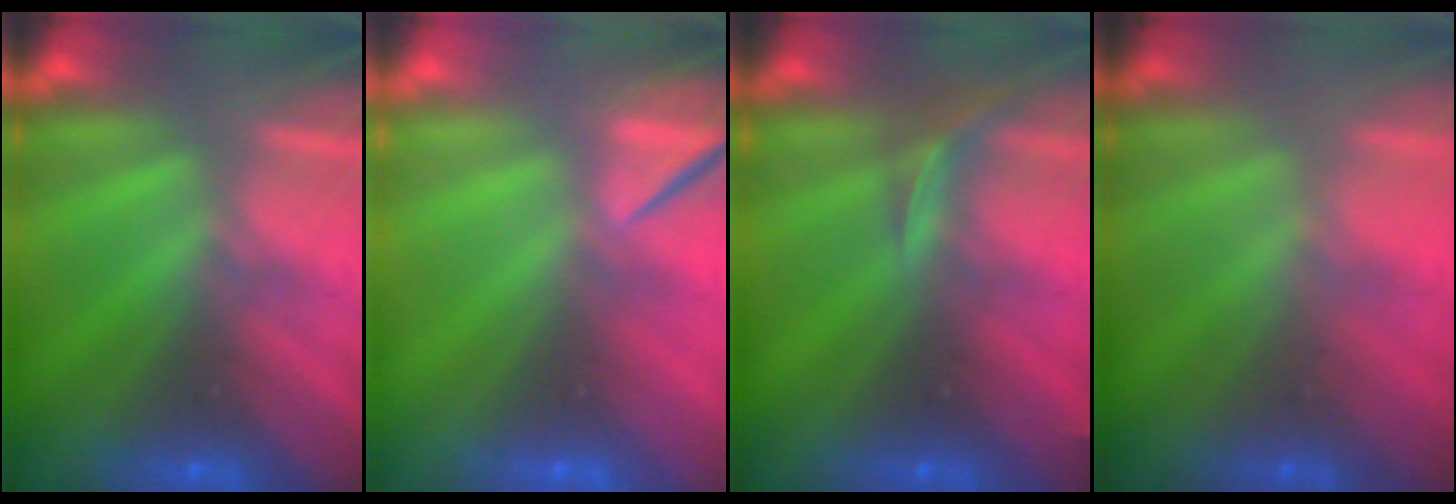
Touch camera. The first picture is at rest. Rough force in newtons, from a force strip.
{"total": 4.6}
{"total": 2.9}
{"total": 1.6}